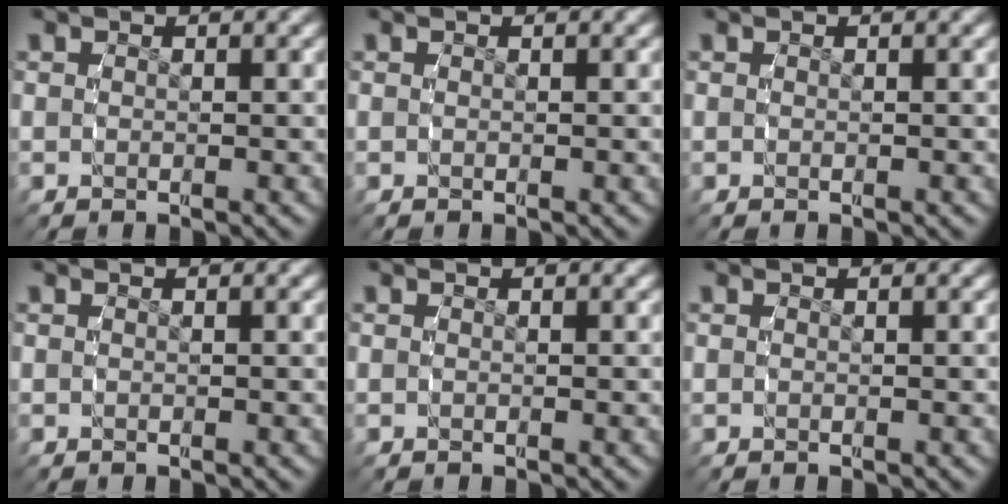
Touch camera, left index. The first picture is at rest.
{"total": 0.0}
{"total": 0.0}
{"total": 0.0}
{"total": 0.0}
{"total": 0.0}